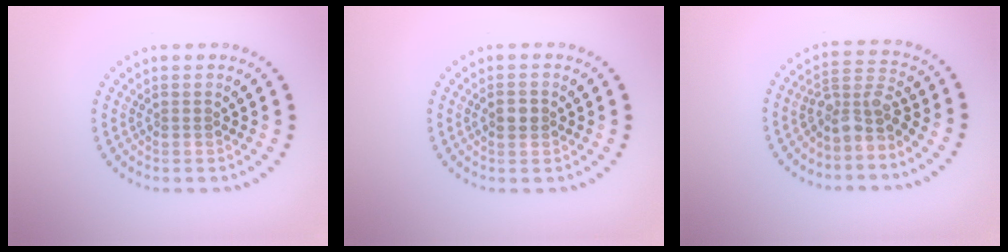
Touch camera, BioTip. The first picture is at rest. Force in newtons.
{"total": 1.6, "press": 1.6, "slide": 0.1}
{"total": 3.6, "press": 2.8, "slide": 2.2}